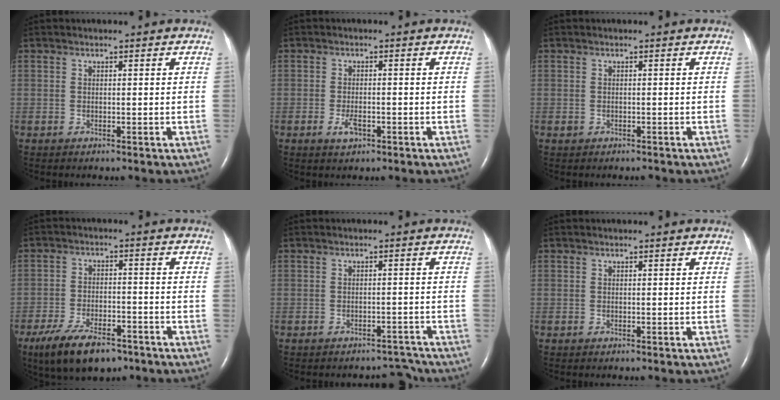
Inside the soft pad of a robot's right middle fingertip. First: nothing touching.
{"total": 2.3, "force": [-1.1, 0.9, 1.8], "torque": [-0.043, -0.001, -0.018]}
{"total": 0.8, "force": [-0.6, 0.5, 0.3], "torque": [-0.009, 0.000, -0.006]}
{"total": 10.4, "force": [-7.2, 4.0, 6.3], "torque": [-0.118, -0.011, -0.121]}
{"total": 3.8, "force": [-3.6, 1.1, -0.1], "torque": [0.009, 0.008, -0.049]}
{"total": 0.0}